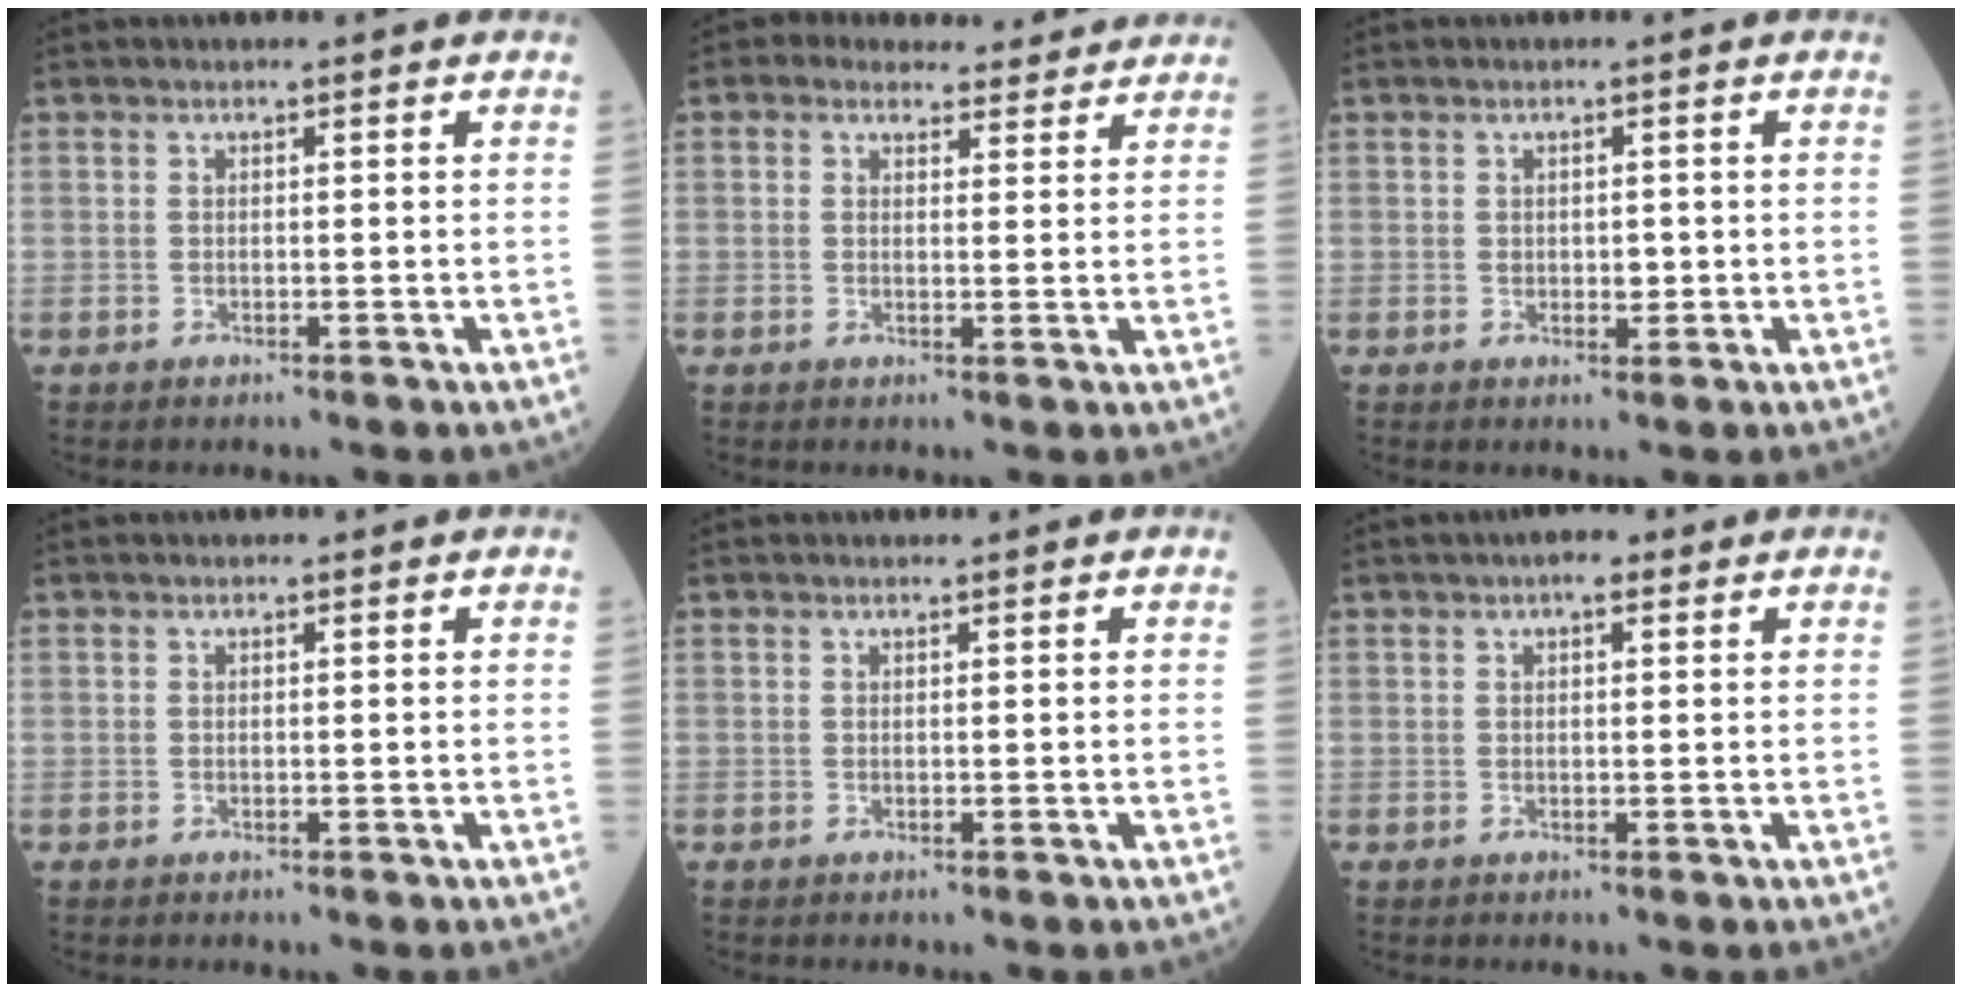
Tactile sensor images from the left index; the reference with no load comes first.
{"total": 6.5, "force": [5.8, 2.9, 0.9], "torque": [0.000, 0.014, 0.062]}
{"total": 1.4, "force": [-0.2, 1.0, 1.0], "torque": [-0.011, -0.003, -0.003]}
{"total": 0.0}
{"total": 0.0}
{"total": 2.4, "force": [1.3, 0.9, 1.8], "torque": [-0.024, 0.007, 0.013]}